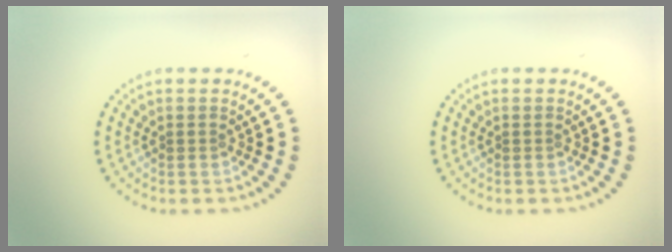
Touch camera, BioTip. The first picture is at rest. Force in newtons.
{"total": 0.0}